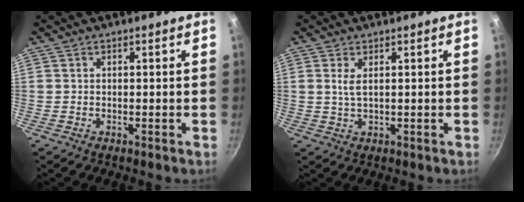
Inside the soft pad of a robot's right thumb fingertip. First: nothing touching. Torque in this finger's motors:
{"motor_torque": [-0.08, 0.05, -0.12, 0.06, 0.00]}